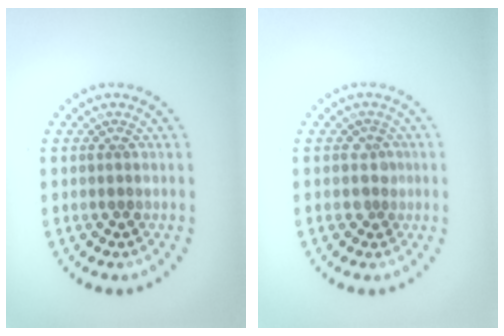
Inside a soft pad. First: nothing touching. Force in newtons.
{"total": 1.4, "press": 1.1, "slide": 0.9}